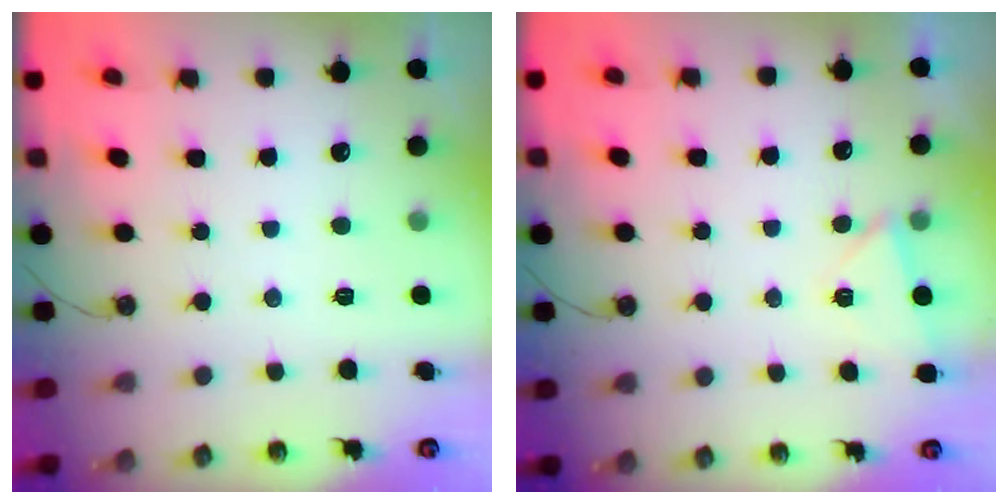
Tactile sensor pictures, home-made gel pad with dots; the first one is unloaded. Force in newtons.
{"total": 2.4, "press": 2.0, "slide": 1.2}